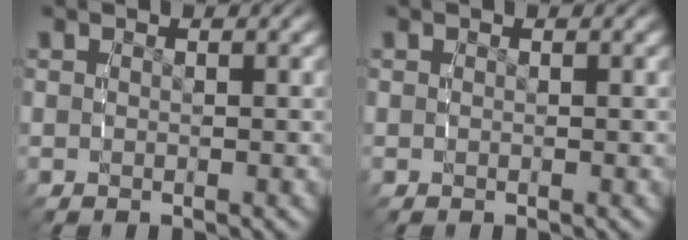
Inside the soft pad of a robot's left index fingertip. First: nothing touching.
{"total": 0.0}